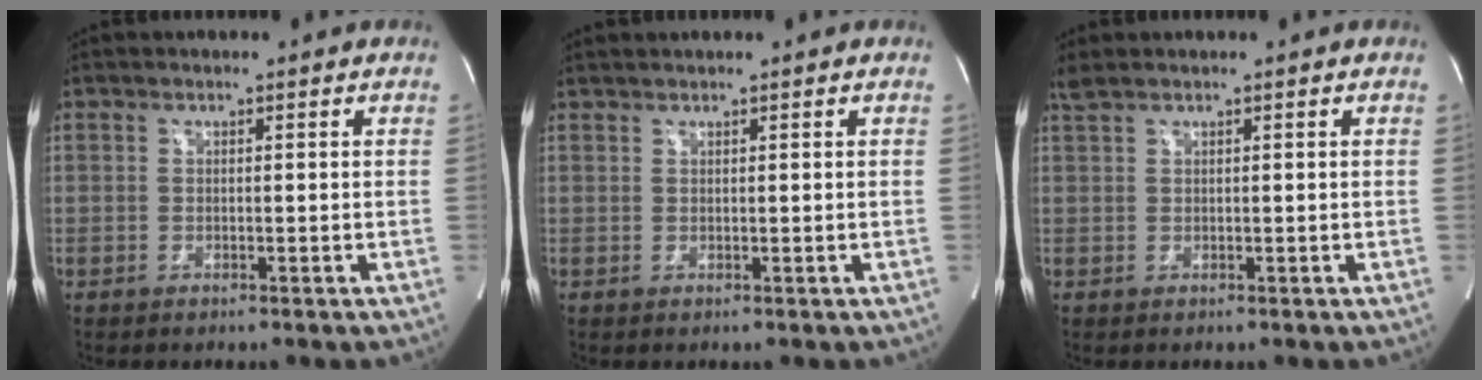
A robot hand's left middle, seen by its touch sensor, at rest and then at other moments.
{"total": 1.5, "force": [1.4, -0.1, 0.3], "torque": [-0.009, 0.013, 0.033]}
{"total": 1.3, "force": [1.1, 0.0, 0.7], "torque": [-0.017, 0.009, 0.024]}